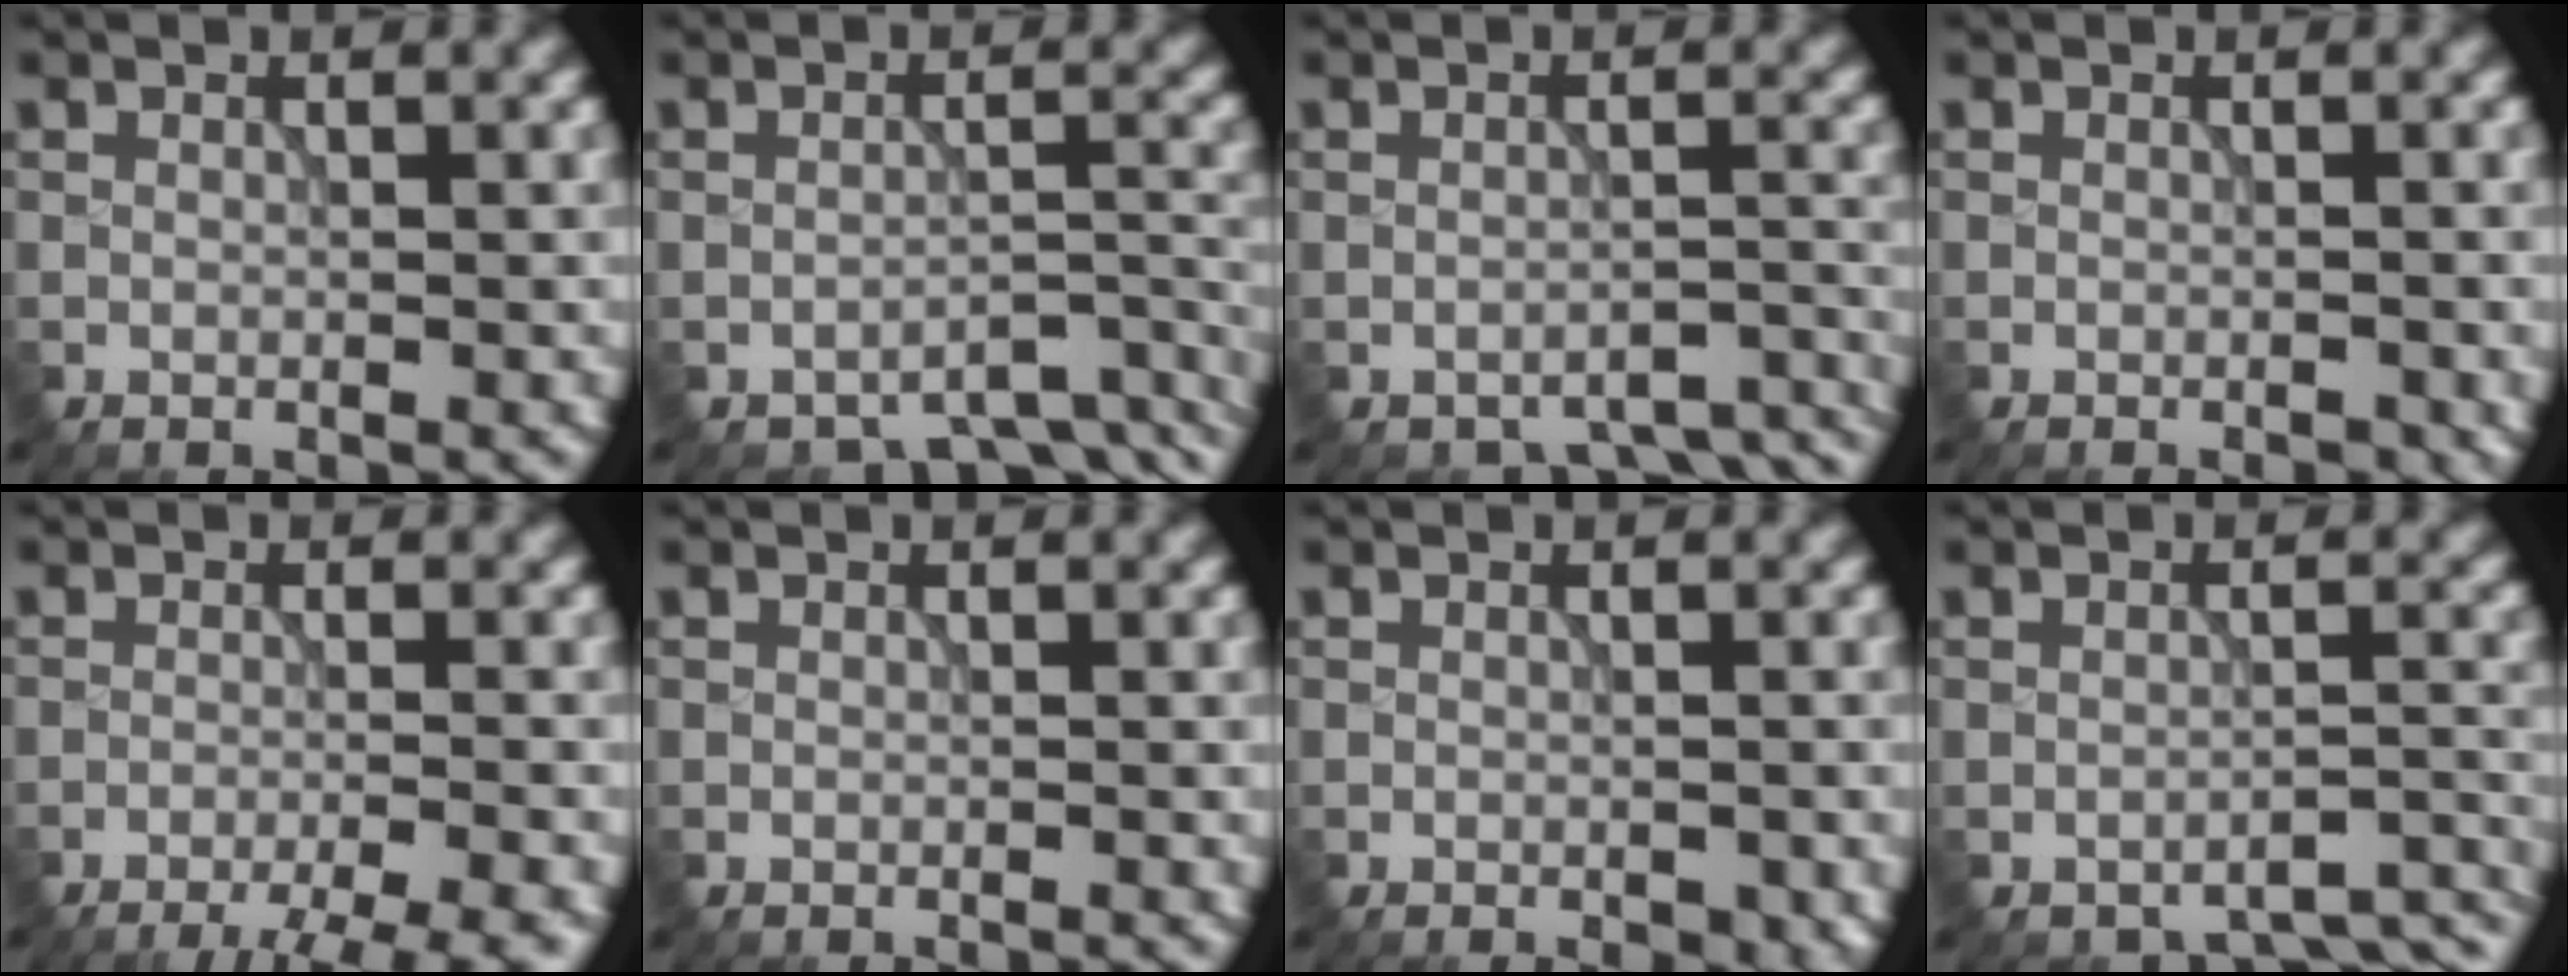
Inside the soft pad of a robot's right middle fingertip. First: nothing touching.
{"total": 4.7, "force": [-4.0, 1.5, 1.9], "torque": [-0.021, -0.013, -0.051]}
{"total": 4.3, "force": [-3.8, 1.4, 1.5], "torque": [-0.015, -0.017, -0.035]}
{"total": 1.0, "force": [-0.7, 0.3, 0.6], "torque": [-0.008, -0.002, -0.008]}
{"total": 6.8, "force": [-5.6, 1.2, 3.6], "torque": [-0.042, -0.007, -0.076]}
{"total": 0.0}
{"total": 1.8, "force": [-1.0, 0.7, 1.4], "torque": [-0.020, -0.005, -0.008]}
{"total": 2.8, "force": [-2.6, 0.6, 1.0], "torque": [-0.011, -0.007, -0.030]}